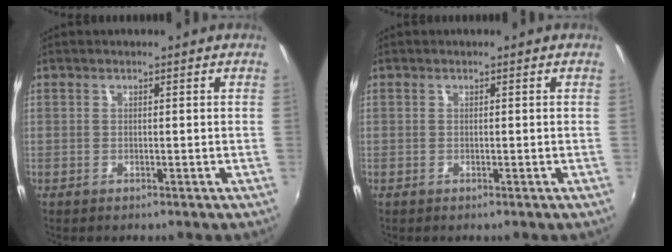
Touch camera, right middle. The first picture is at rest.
{"total": 0.0}